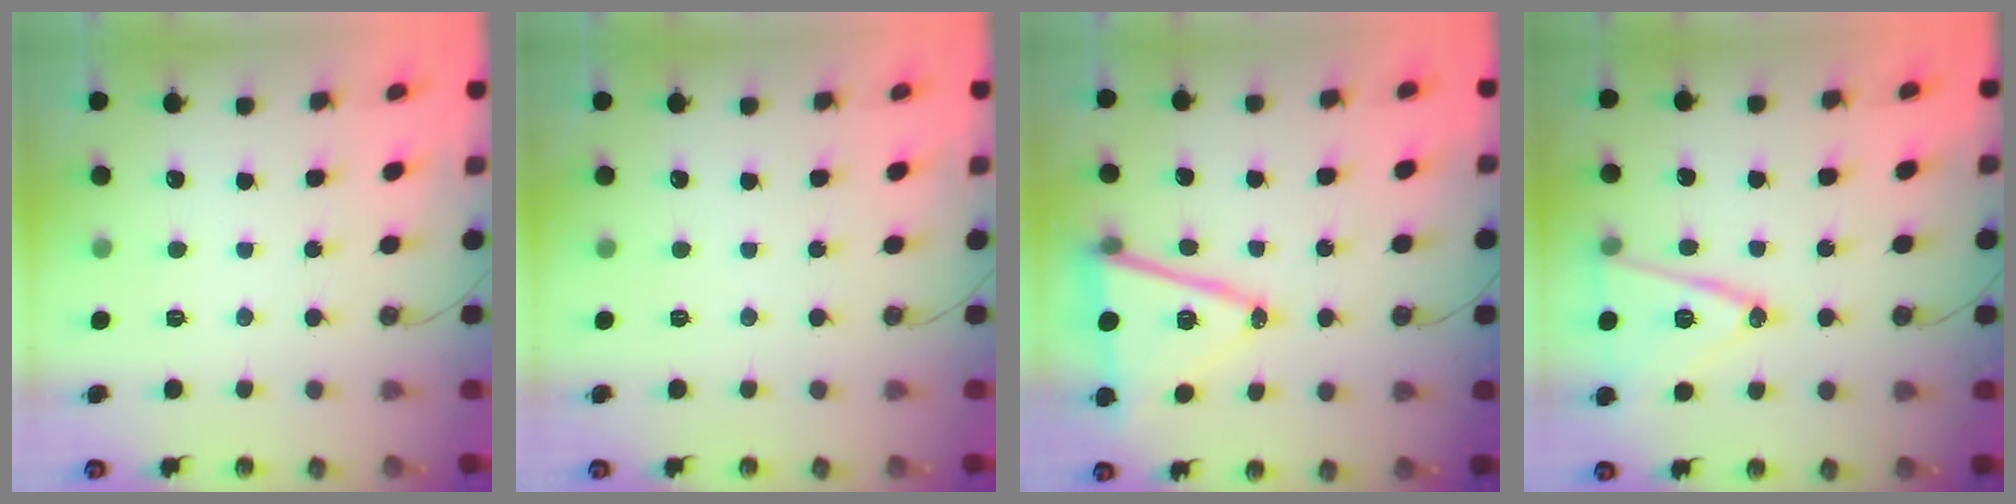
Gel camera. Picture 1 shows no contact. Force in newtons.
{"total": 0.0}
{"total": 15.5, "press": 15.0, "slide": 4.1}
{"total": 15.6, "press": 15.2, "slide": 3.4}